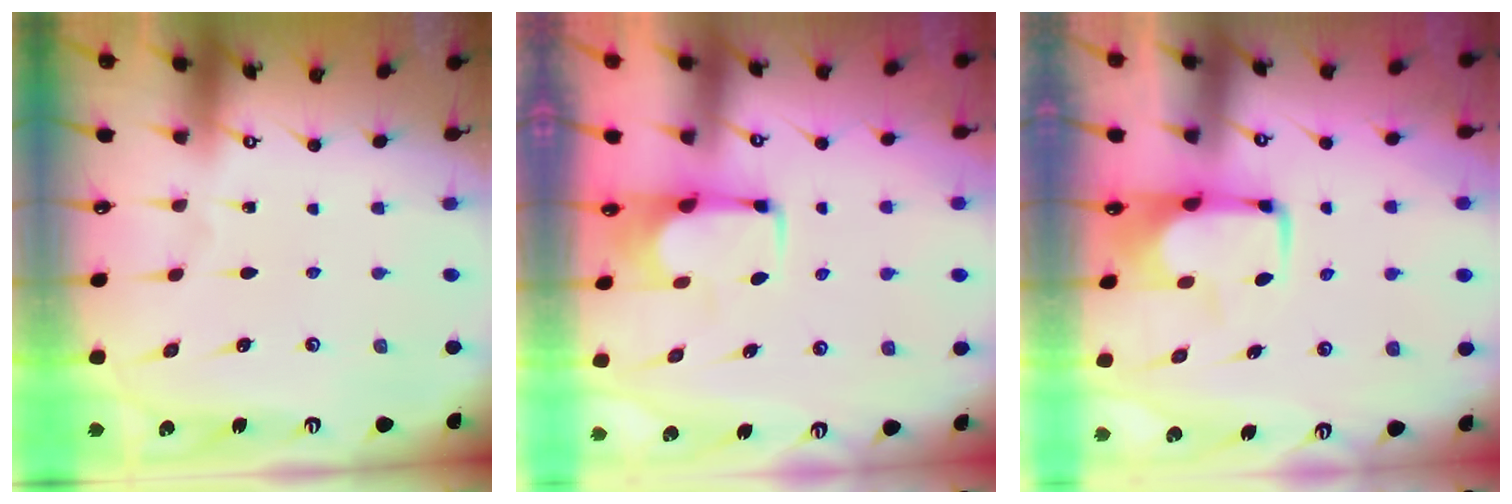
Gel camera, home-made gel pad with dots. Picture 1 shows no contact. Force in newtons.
{"total": 1.6, "press": 1.5, "slide": 0.6}
{"total": 1.5, "press": 1.4, "slide": 0.4}